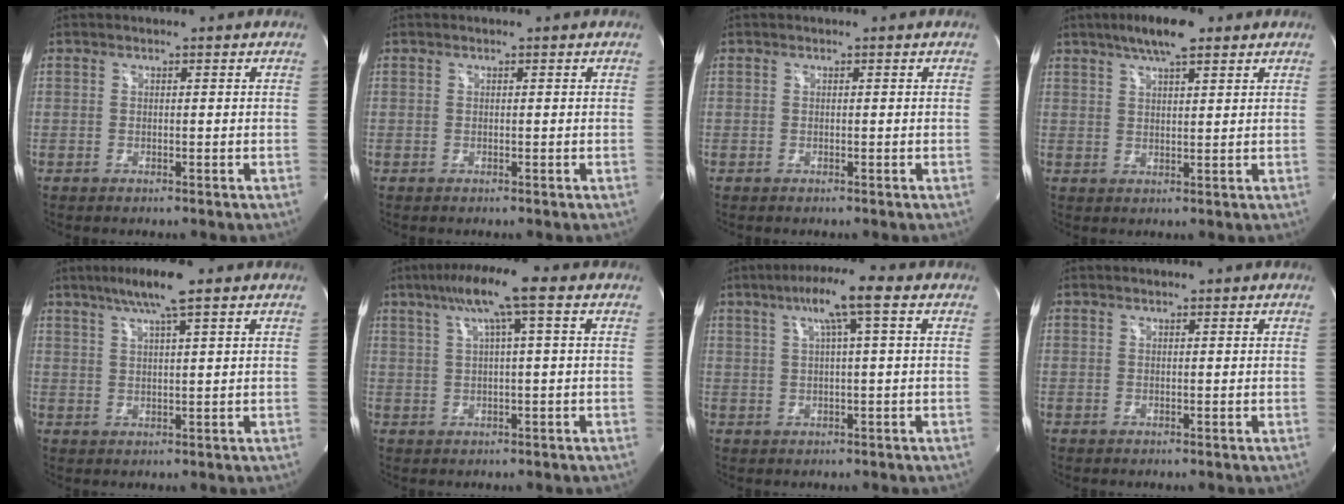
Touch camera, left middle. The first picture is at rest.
{"total": 0.0}
{"total": 0.0}
{"total": 7.2, "force": [4.9, 1.5, 5.1], "torque": [-0.094, 0.014, 0.082]}
{"total": 6.8, "force": [4.4, -0.1, 5.2], "torque": [-0.097, 0.011, 0.077]}
{"total": 7.8, "force": [3.7, -0.3, 6.9], "torque": [-0.123, 0.024, 0.062]}
{"total": 6.9, "force": [3.0, -0.3, 6.3], "torque": [-0.110, 0.016, 0.048]}
{"total": 0.5, "force": [0.4, 0.2, 0.3], "torque": [-0.010, 0.002, 0.006]}